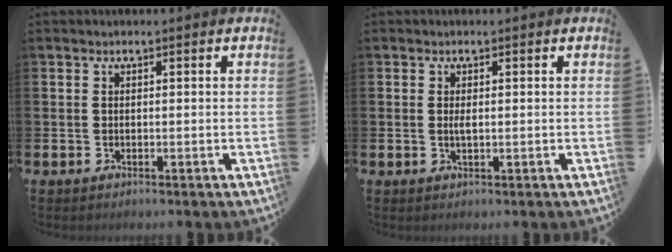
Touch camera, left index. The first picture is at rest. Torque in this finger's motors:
{"motor_torque": [0.36, 0.06, 0.01, 0.07]}